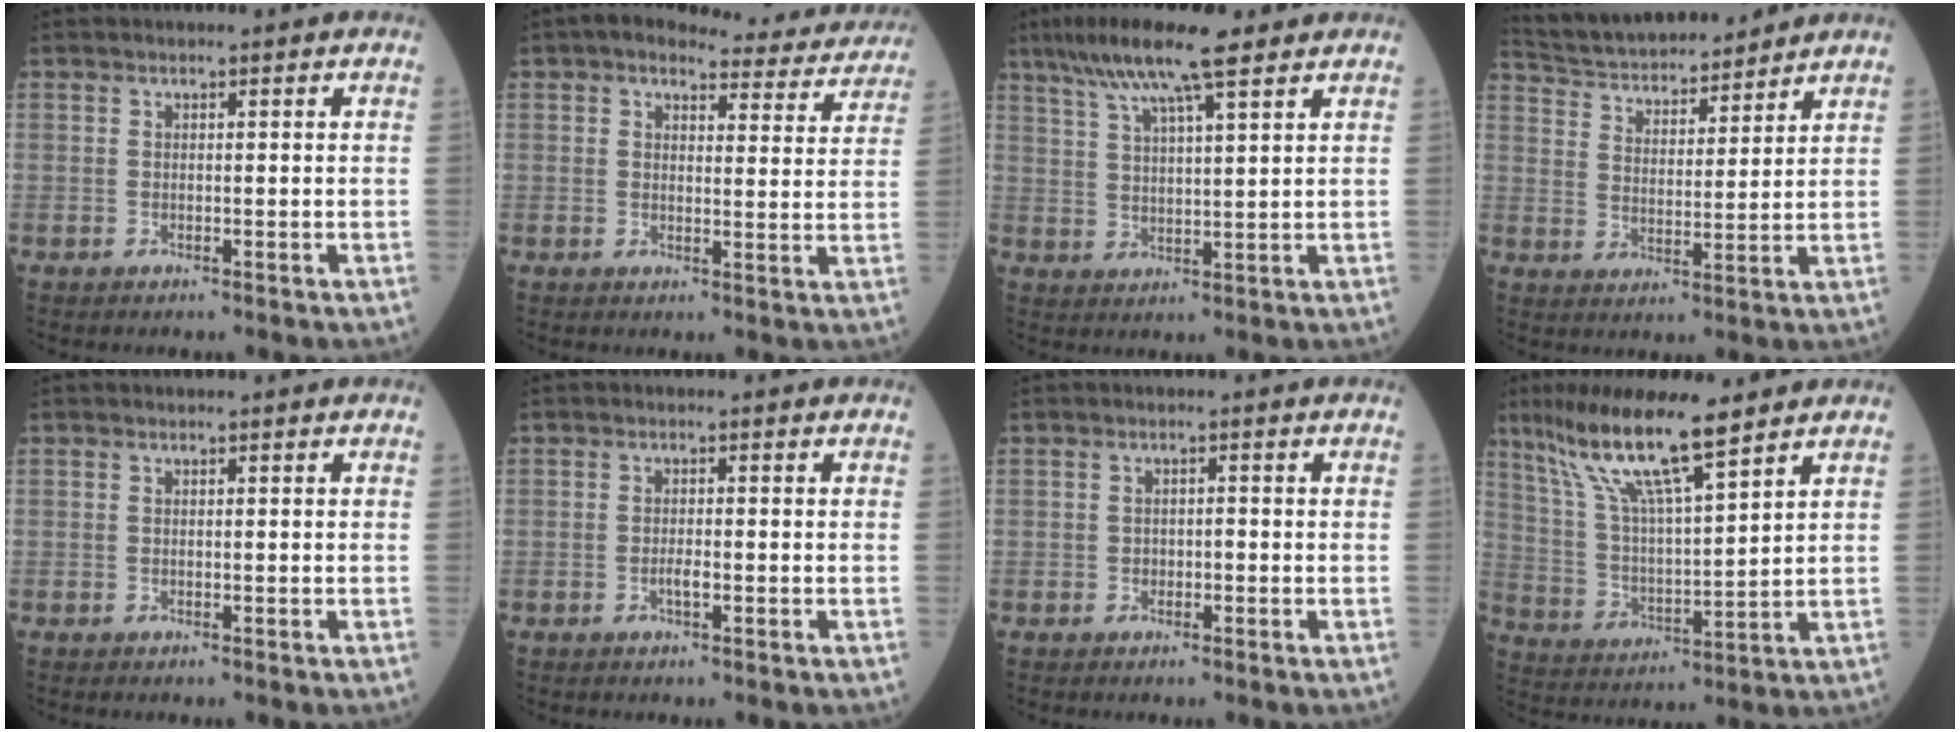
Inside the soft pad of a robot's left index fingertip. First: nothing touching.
{"total": 13.2, "force": [12.0, 4.1, 3.8], "torque": [-0.020, 0.008, 0.120]}
{"total": 11.1, "force": [7.9, 1.2, 7.8], "torque": [-0.140, 0.031, 0.136]}
{"total": 15.6, "force": [14.5, 2.7, 5.1], "torque": [-0.090, 0.026, 0.242]}
{"total": 0.0}
{"total": 1.4, "force": [-0.6, 0.3, 1.2], "torque": [-0.025, 0.001, -0.012]}
{"total": 1.0, "force": [-0.4, 0.7, 0.6], "torque": [-0.006, 0.004, -0.008]}
{"total": 13.6, "force": [9.8, 1.0, 9.4], "torque": [-0.187, 0.009, 0.186]}